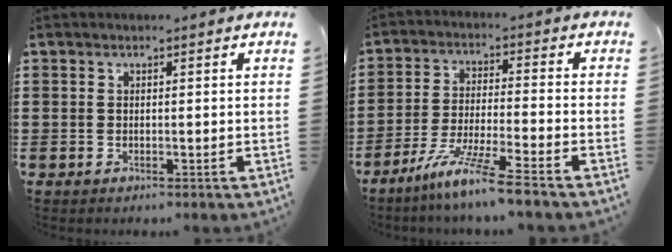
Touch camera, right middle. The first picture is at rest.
{"total": 8.2, "force": [-6.7, -0.7, 4.7], "torque": [-0.100, -0.017, -0.131]}